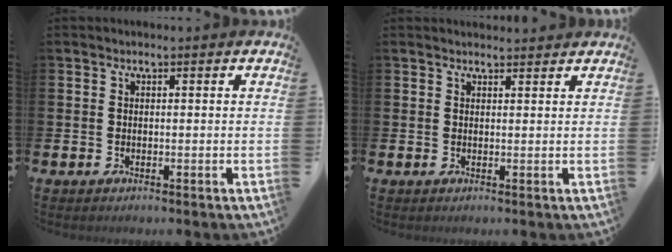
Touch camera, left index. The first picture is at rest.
{"total": 1.4, "force": [1.4, 0.3, 0.0], "torque": [0.012, -0.006, 0.022]}